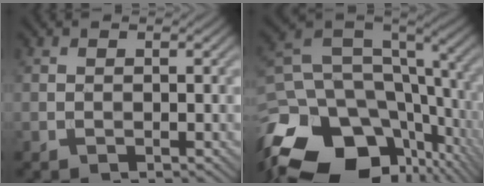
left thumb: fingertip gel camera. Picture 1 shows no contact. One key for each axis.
{"total": 21.5, "fx": -11.0, "fy": 15.0, "fz": 10.8, "tx": -0.245, "ty": -0.024, "tz": -0.138}